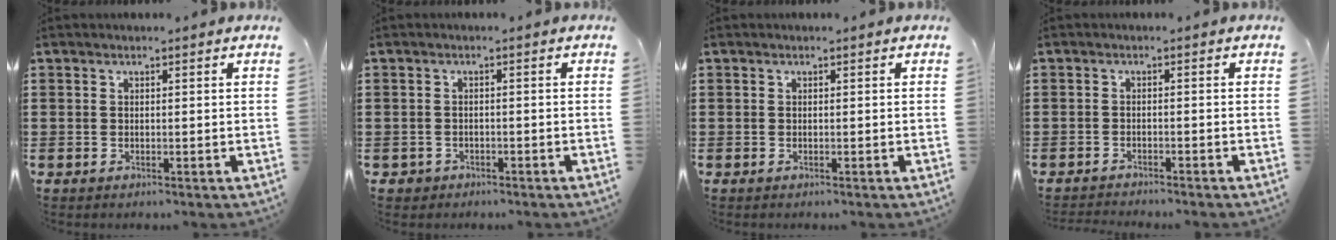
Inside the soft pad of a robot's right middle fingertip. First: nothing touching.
{"total": 0.9, "force": [-0.8, 0.5, 0.0], "torque": [-0.004, 0.001, -0.019]}
{"total": 0.0}
{"total": 1.4, "force": [-1.4, -0.1, 0.1], "torque": [-0.006, -0.001, -0.027]}